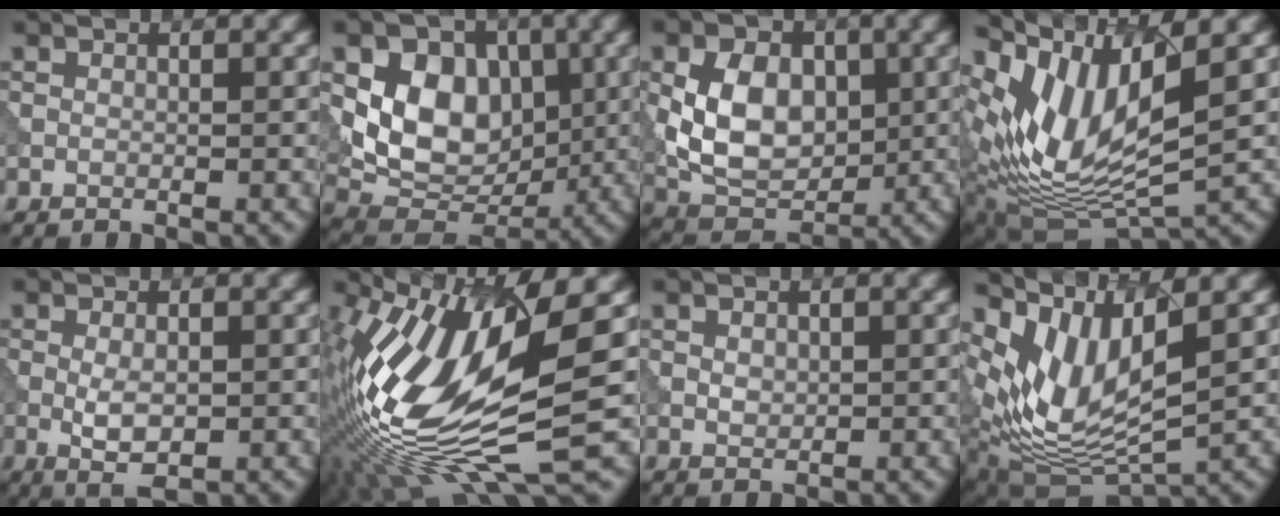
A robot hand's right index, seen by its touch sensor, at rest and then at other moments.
{"total": 8.8, "force": [1.1, 6.5, 5.7], "torque": [-0.103, -0.009, 0.020]}
{"total": 6.8, "force": [0.6, 4.8, 4.8], "torque": [-0.090, -0.003, 0.009]}
{"total": 10.5, "force": [4.0, 3.7, 8.9], "torque": [-0.183, 0.002, 0.080]}
{"total": 2.9, "force": [-0.4, 1.3, 2.5], "torque": [-0.048, -0.002, -0.005]}
{"total": 15.1, "force": [-0.1, 4.3, 14.5], "torque": [-0.300, 0.005, 0.012]}
{"total": 0.8, "force": [0.3, 0.6, 0.4], "torque": [-0.009, 0.000, 0.008]}
{"total": 8.5, "force": [3.6, 3.2, 6.9], "torque": [-0.150, -0.009, 0.081]}